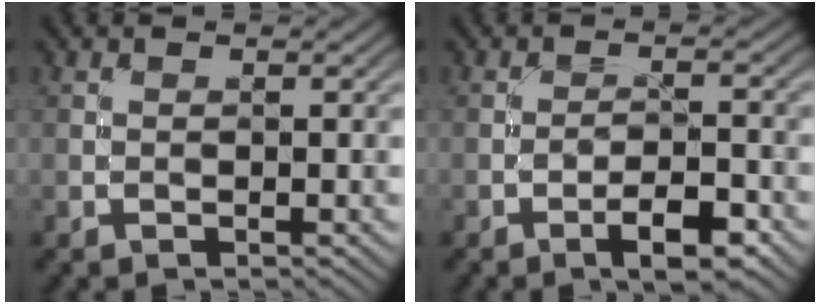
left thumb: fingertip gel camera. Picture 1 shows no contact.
{"total": 4.7, "force": [-2.7, 1.4, 3.6], "torque": [-0.058, 0.010, -0.045]}